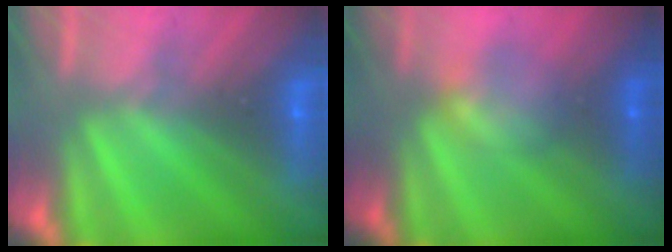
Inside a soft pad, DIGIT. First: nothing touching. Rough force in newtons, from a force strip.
{"total": 2.3}